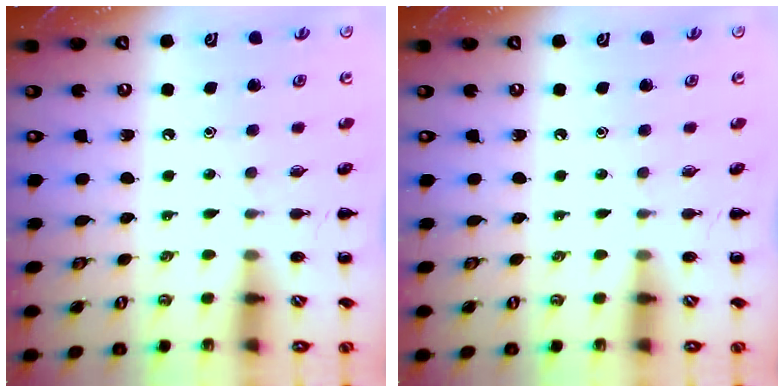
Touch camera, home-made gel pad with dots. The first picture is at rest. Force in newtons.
{"total": 0.0}